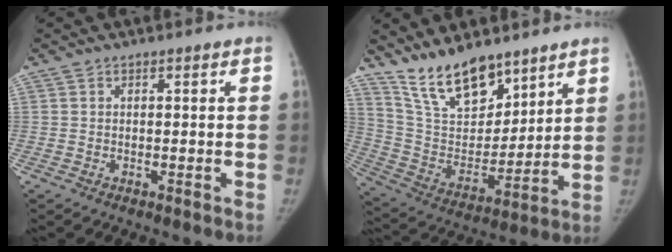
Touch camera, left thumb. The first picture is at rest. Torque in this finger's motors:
{"motor_torque": [0.26, 0.18, 1.39, -1.39, 0.06]}